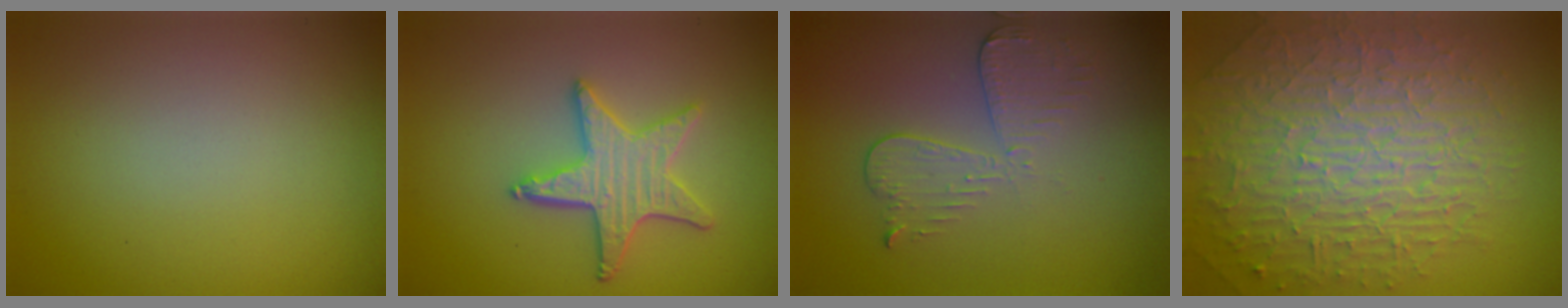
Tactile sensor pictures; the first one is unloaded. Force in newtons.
{"total": 4.2, "press": 3.9, "slide": 1.4}
{"total": 2.9, "press": 2.7, "slide": 1.2}
{"total": 10.1, "press": 6.5, "slide": 7.7}